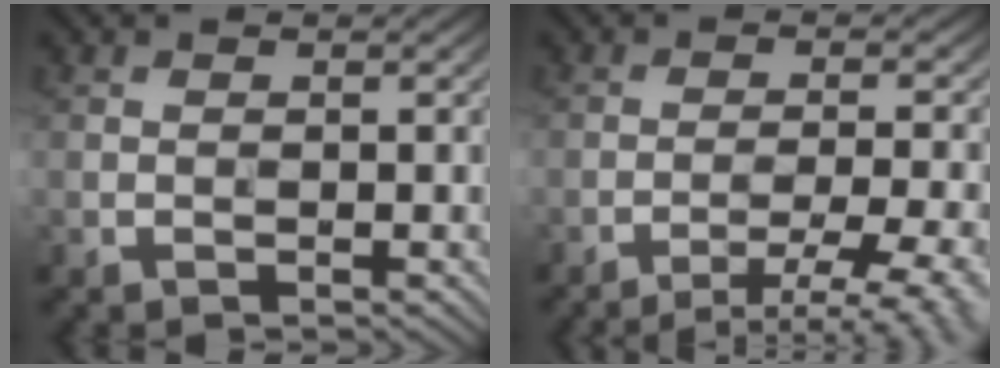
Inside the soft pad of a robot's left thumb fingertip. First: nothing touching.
{"total": 7.9, "force": [-5.7, 1.2, 5.3], "torque": [-0.084, 0.011, -0.071]}